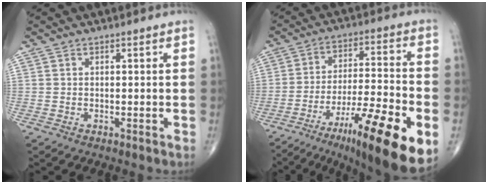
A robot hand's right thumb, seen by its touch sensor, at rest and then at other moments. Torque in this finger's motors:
{"motor_torque": [2.47, 2.04, 0.76, -0.38, 0.49]}